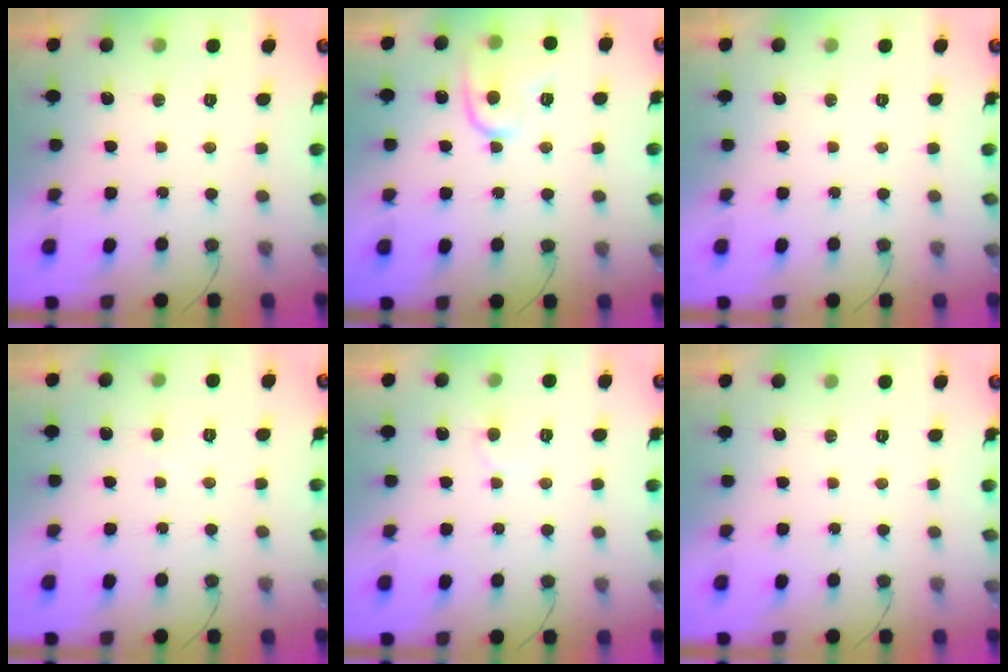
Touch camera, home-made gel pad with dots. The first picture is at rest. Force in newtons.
{"total": 10.7, "press": 10.6, "slide": 1.0}
{"total": 0.0}
{"total": 0.7, "press": 0.7, "slide": 0.1}
{"total": 5.6, "press": 5.6, "slide": 0.3}
{"total": 0.0}